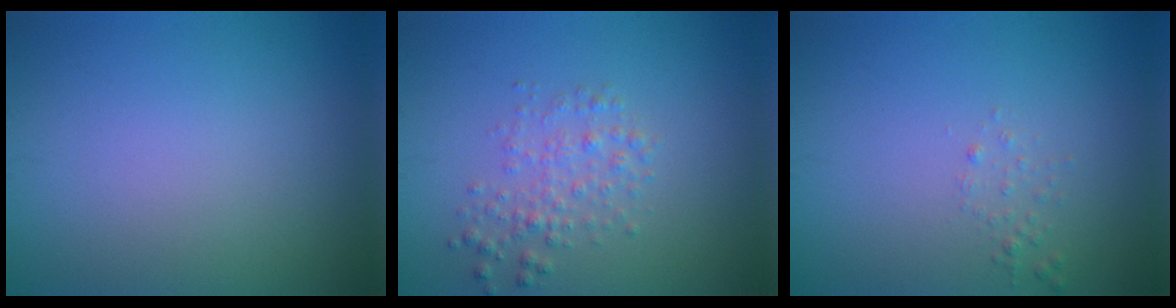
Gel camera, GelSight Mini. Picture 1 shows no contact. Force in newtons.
{"total": 2.3, "press": 2.3, "slide": 0.0}
{"total": 0.8, "press": 0.8, "slide": 0.1}